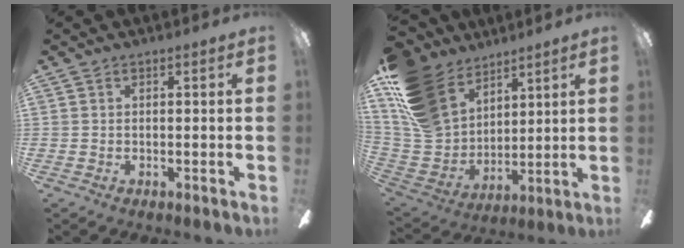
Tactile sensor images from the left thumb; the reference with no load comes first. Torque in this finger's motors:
{"motor_torque": [0.15, 0.45, 0.79, -1.34, 0.12]}